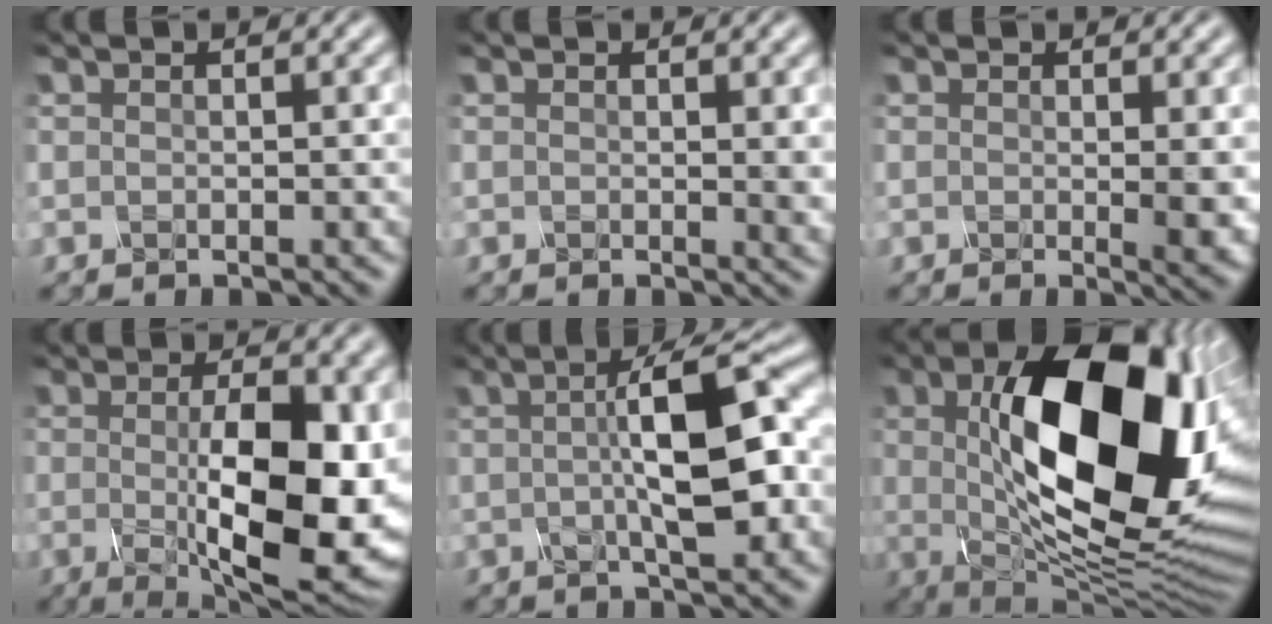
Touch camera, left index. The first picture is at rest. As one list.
[{"total": 1.2, "force": [0.3, 0.2, 1.1], "torque": [-0.012, -0.003, 0.004]}, {"total": 2.8, "force": [0.2, 0.6, 2.7], "torque": [-0.036, -0.008, 0.004]}, {"total": 11.9, "force": [-0.9, 4.2, 11.1], "torque": [-0.165, -0.018, -0.009]}, {"total": 8.5, "force": [0.7, 1.9, 8.2], "torque": [-0.114, 0.010, 0.005]}, {"total": 16.9, "force": [2.7, 8.2, 14.5], "torque": [-0.222, -0.005, 0.047]}]